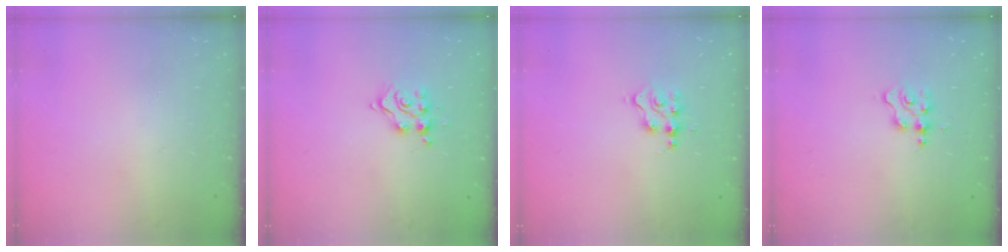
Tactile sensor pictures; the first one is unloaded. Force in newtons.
{"total": 8.4, "press": 8.4, "slide": 0.5}
{"total": 2.9, "press": 2.9, "slide": 0.4}
{"total": 2.6, "press": 2.6, "slide": 0.3}